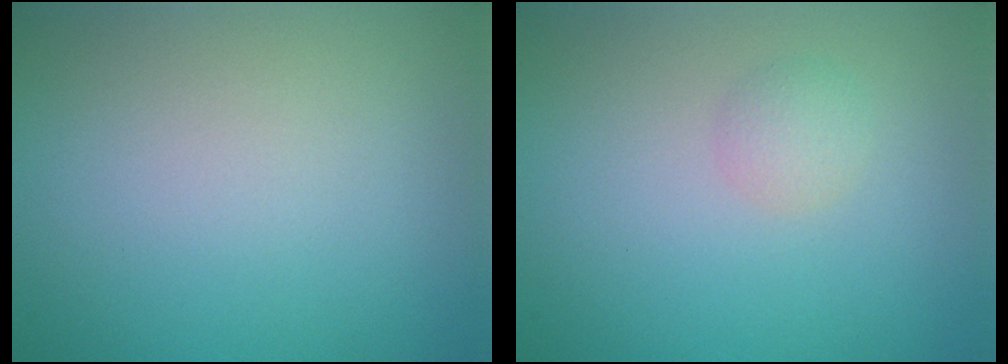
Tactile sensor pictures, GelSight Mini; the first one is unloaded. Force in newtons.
{"total": 1.4, "press": 1.4, "slide": 0.0}